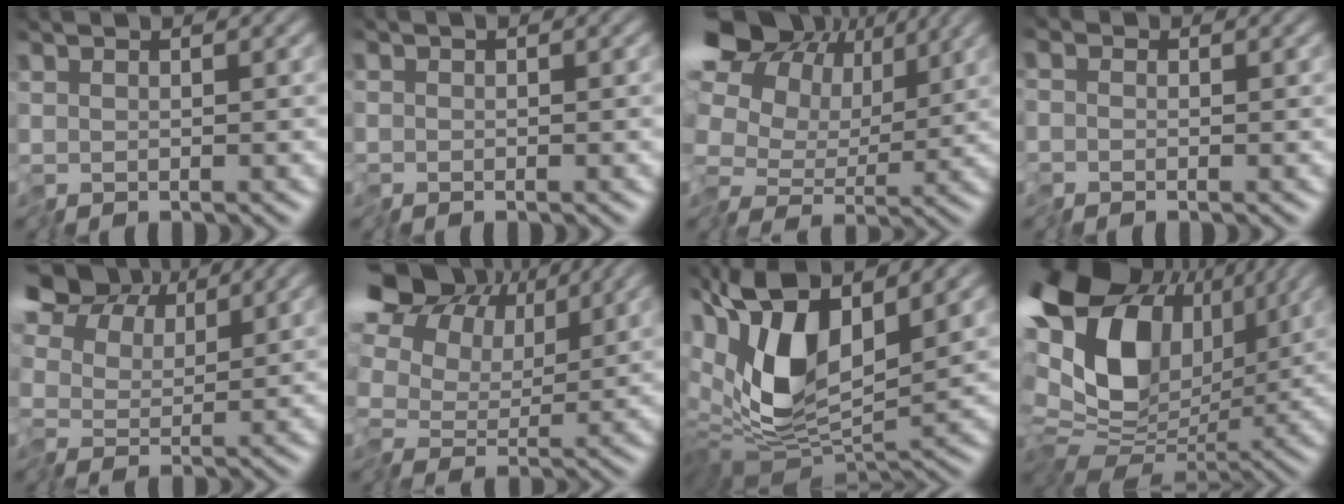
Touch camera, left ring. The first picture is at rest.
{"total": 0.6, "force": [-0.5, 0.3, 0.2], "torque": [0.001, 0.000, -0.011]}
{"total": 12.6, "force": [2.9, 9.6, 7.7], "torque": [-0.158, 0.018, 0.042]}
{"total": 1.0, "force": [-0.7, 0.7, 0.2], "torque": [-0.004, 0.001, -0.017]}
{"total": 7.3, "force": [3.6, 4.9, 4.0], "torque": [-0.098, 0.029, 0.050]}
{"total": 13.1, "force": [4.4, 9.3, 8.0], "torque": [-0.176, 0.034, 0.065]}
{"total": 11.8, "force": [2.6, 5.6, 10.0], "torque": [-0.209, -0.012, 0.047]}
{"total": 13.9, "force": [3.8, 9.4, 9.5], "torque": [-0.194, 0.003, 0.080]}